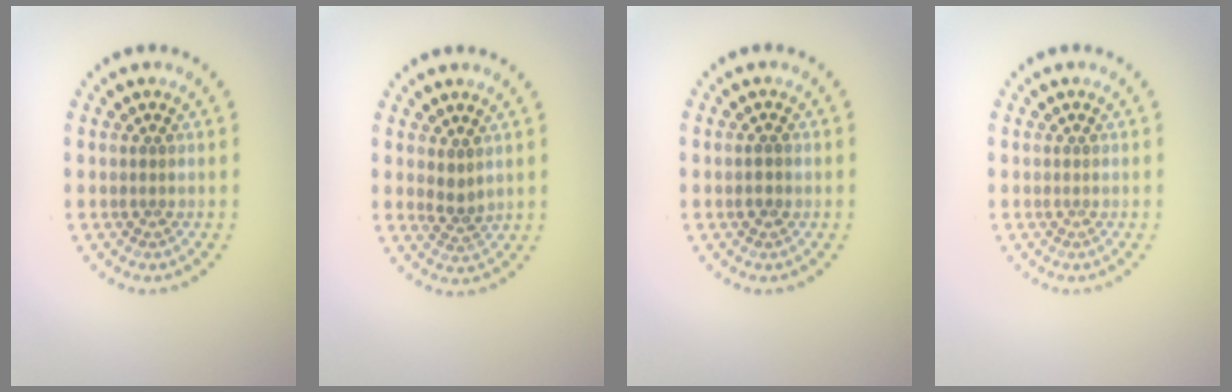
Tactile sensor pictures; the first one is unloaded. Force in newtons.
{"total": 1.5, "press": 1.3, "slide": 0.8}
{"total": 1.0, "press": 1.0, "slide": 0.2}
{"total": 0.0}